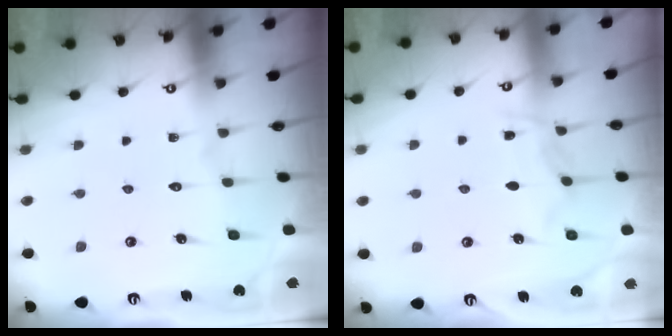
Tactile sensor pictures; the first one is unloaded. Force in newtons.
{"total": 5.4, "press": 5.4, "slide": 0.7}